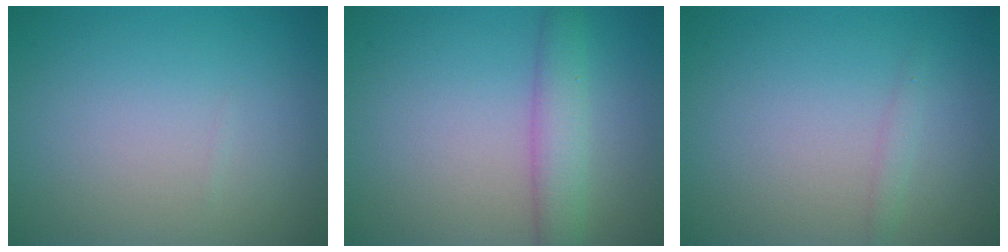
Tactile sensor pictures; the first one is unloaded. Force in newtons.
{"total": 3.4, "press": 3.4, "slide": 0.1}
{"total": 0.8, "press": 0.8, "slide": 0.0}